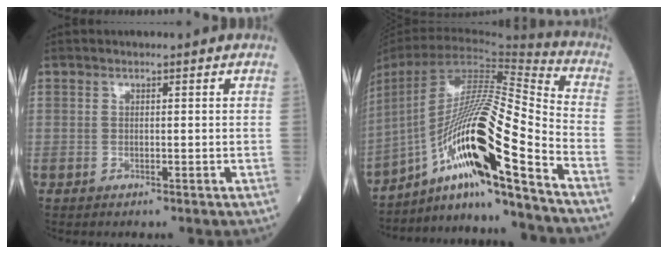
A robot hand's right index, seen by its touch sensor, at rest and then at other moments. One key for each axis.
{"total": 21.0, "fx": -12.2, "fy": 0.0, "fz": 17.0, "tx": -0.324, "ty": 0.001, "tz": -0.222}